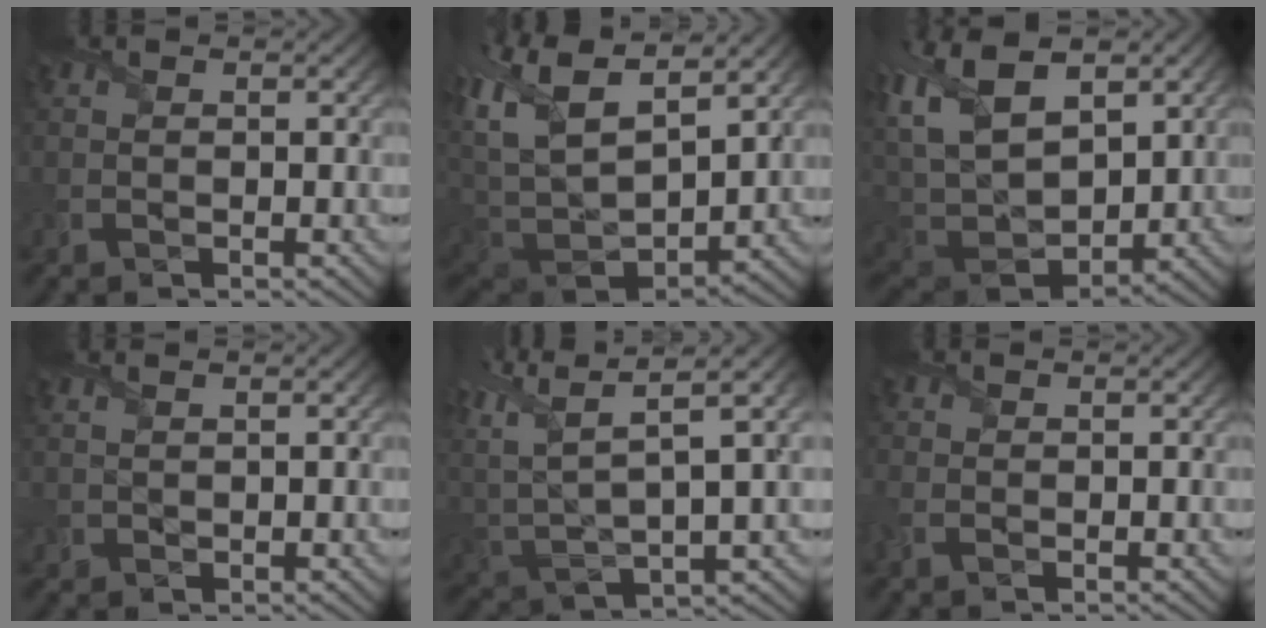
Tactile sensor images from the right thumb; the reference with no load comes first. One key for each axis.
{"total": 15.6, "fx": 5.3, "fy": 7.3, "fz": 12.8, "tx": -0.280, "ty": -0.001, "tz": 0.120}
{"total": 14.6, "fx": 4.5, "fy": 9.2, "fz": 10.5, "tx": -0.256, "ty": 0.008, "tz": 0.085}
{"total": 1.1, "fx": 0.9, "fy": 0.3, "fz": 0.6, "tx": -0.020, "ty": 0.001, "tz": 0.023}
{"total": 13.0, "fx": 6.0, "fy": 4.7, "fz": 10.5, "tx": -0.258, "ty": 0.012, "tz": 0.112}
{"total": 1.4, "fx": -0.2, "fy": 1.1, "fz": 1.0, "tx": -0.028, "ty": 0.000, "tz": -0.009}